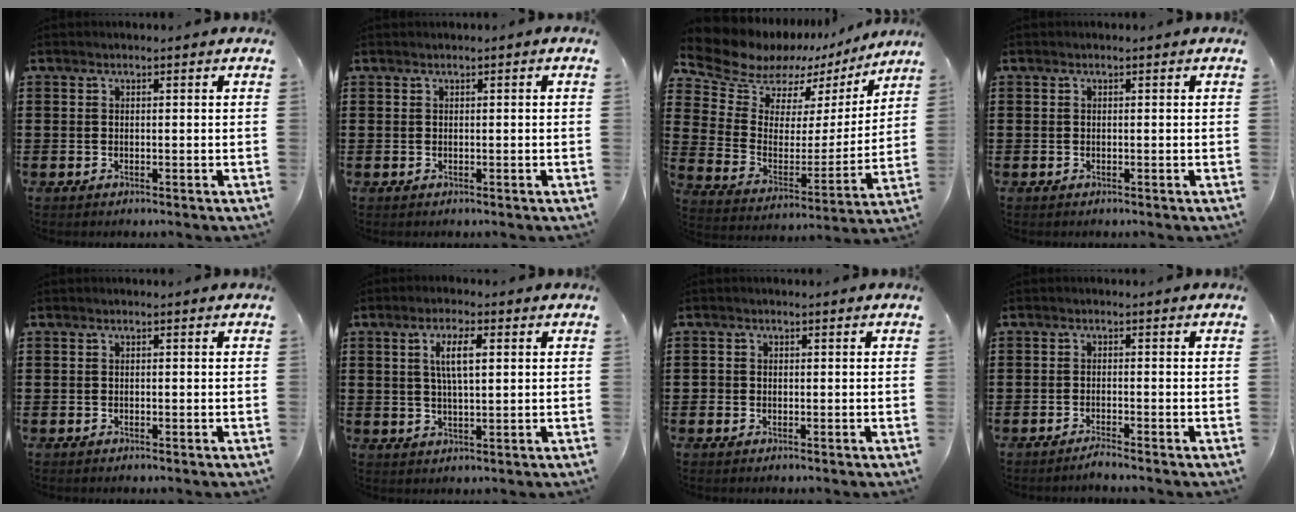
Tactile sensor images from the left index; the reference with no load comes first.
{"total": 0.0}
{"total": 9.4, "force": [8.4, 4.0, 1.4], "torque": [-0.066, -0.071, 0.145]}
{"total": 0.0}
{"total": 0.0}
{"total": 5.3, "force": [1.4, 1.7, 4.9], "torque": [-0.100, 0.009, 0.022]}
{"total": 0.7, "force": [0.0, 0.7, 0.2], "torque": [-0.006, 0.003, -0.002]}
{"total": 1.3, "force": [-1.1, -0.2, 0.7], "torque": [-0.012, -0.003, -0.020]}